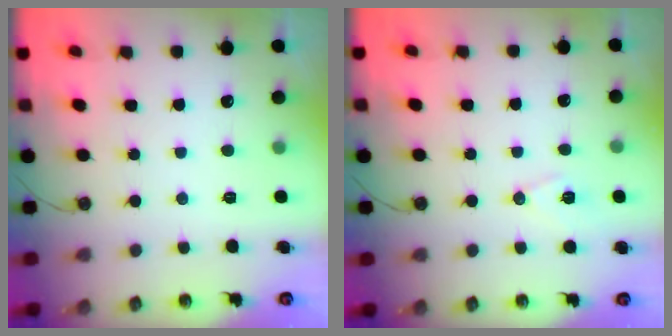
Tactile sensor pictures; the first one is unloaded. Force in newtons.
{"total": 7.6, "press": 6.6, "slide": 3.7}